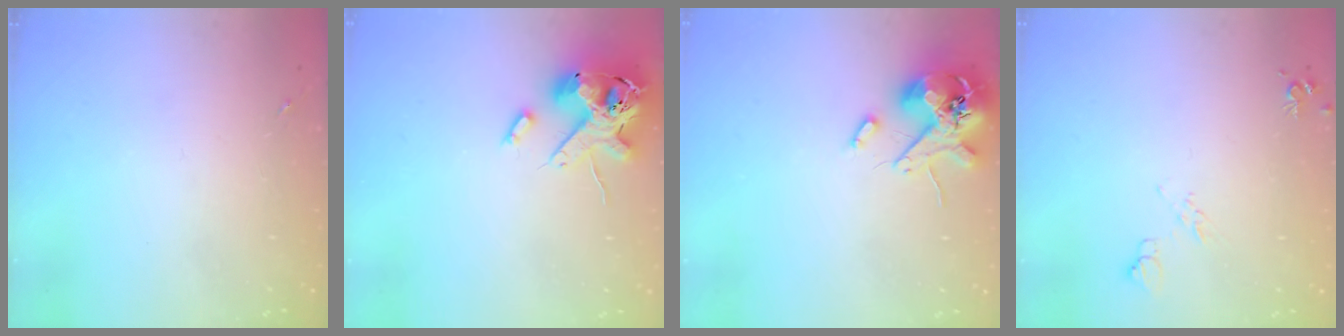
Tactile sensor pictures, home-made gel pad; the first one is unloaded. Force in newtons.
{"total": 16.4, "press": 16.2, "slide": 2.7}
{"total": 12.7, "press": 12.6, "slide": 1.9}
{"total": 6.4, "press": 6.3, "slide": 1.1}